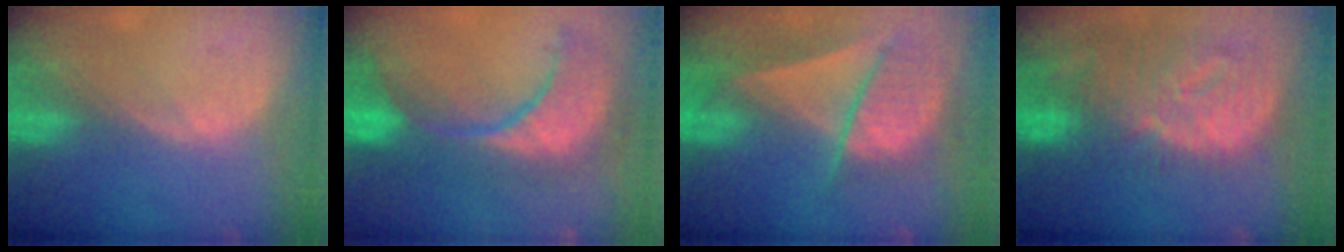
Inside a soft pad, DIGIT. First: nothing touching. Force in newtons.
{"total": 11.8, "press": 10.8, "slide": 4.8}
{"total": 8.6, "press": 7.7, "slide": 3.7}
{"total": 12.6, "press": 10.8, "slide": 6.4}